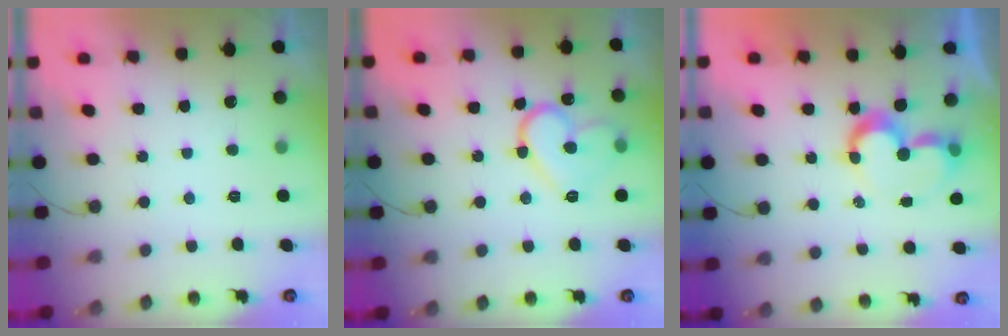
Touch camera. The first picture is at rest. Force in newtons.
{"total": 13.3, "press": 13.2, "slide": 1.3}
{"total": 8.5, "press": 8.5, "slide": 0.5}